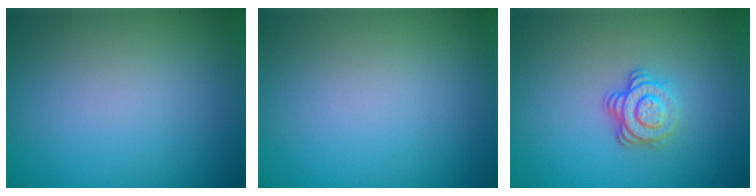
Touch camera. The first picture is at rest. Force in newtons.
{"total": 0.0}
{"total": 3.5, "press": 2.5, "slide": 2.4}